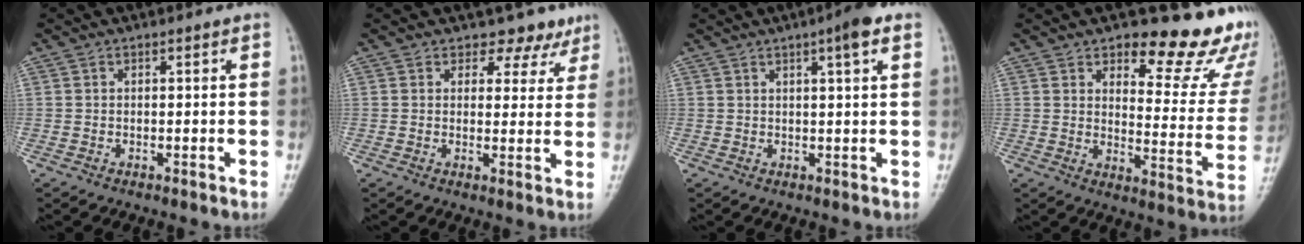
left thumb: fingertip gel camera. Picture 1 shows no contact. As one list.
[{"total": 5.3, "force": [4.1, 3.3, 0.6], "torque": [0.026, -0.027, 0.039]}, {"total": 5.1, "force": [2.6, 0.5, 4.4], "torque": [-0.061, -0.002, 0.034]}, {"total": 18.8, "force": [12.4, 7.6, 11.9], "torque": [-0.089, -0.084, 0.151]}]